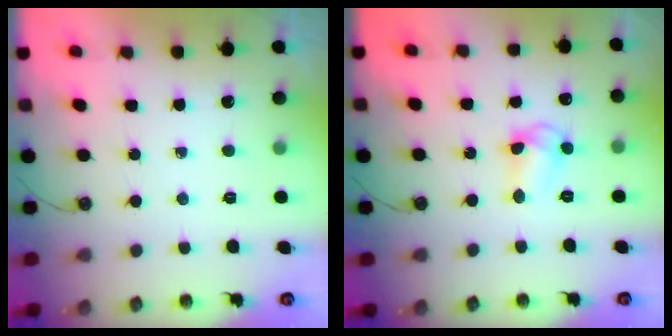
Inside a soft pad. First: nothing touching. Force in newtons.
{"total": 7.4, "press": 7.3, "slide": 0.6}